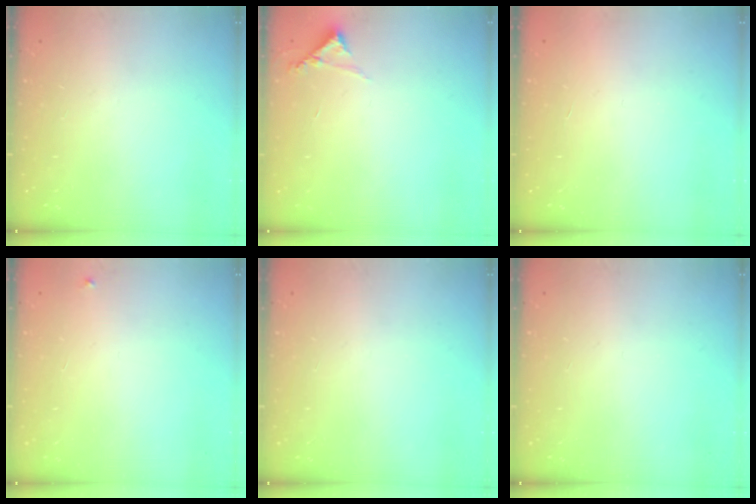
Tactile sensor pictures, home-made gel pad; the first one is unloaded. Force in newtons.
{"total": 3.8, "press": 3.8, "slide": 0.2}
{"total": 1.7, "press": 1.7, "slide": 0.1}
{"total": 2.7, "press": 2.7, "slide": 0.2}
{"total": 0.0}
{"total": 0.0}